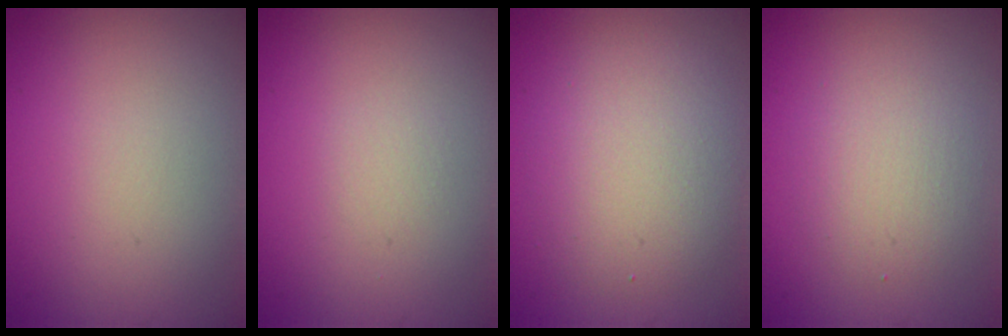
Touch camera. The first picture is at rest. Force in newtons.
{"total": 0.5, "press": 0.5, "slide": 0.1}
{"total": 4.7, "press": 4.7, "slide": 0.2}
{"total": 2.6, "press": 2.6, "slide": 0.1}